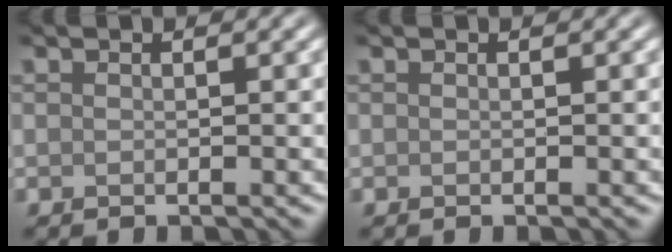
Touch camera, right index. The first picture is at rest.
{"total": 0.0}